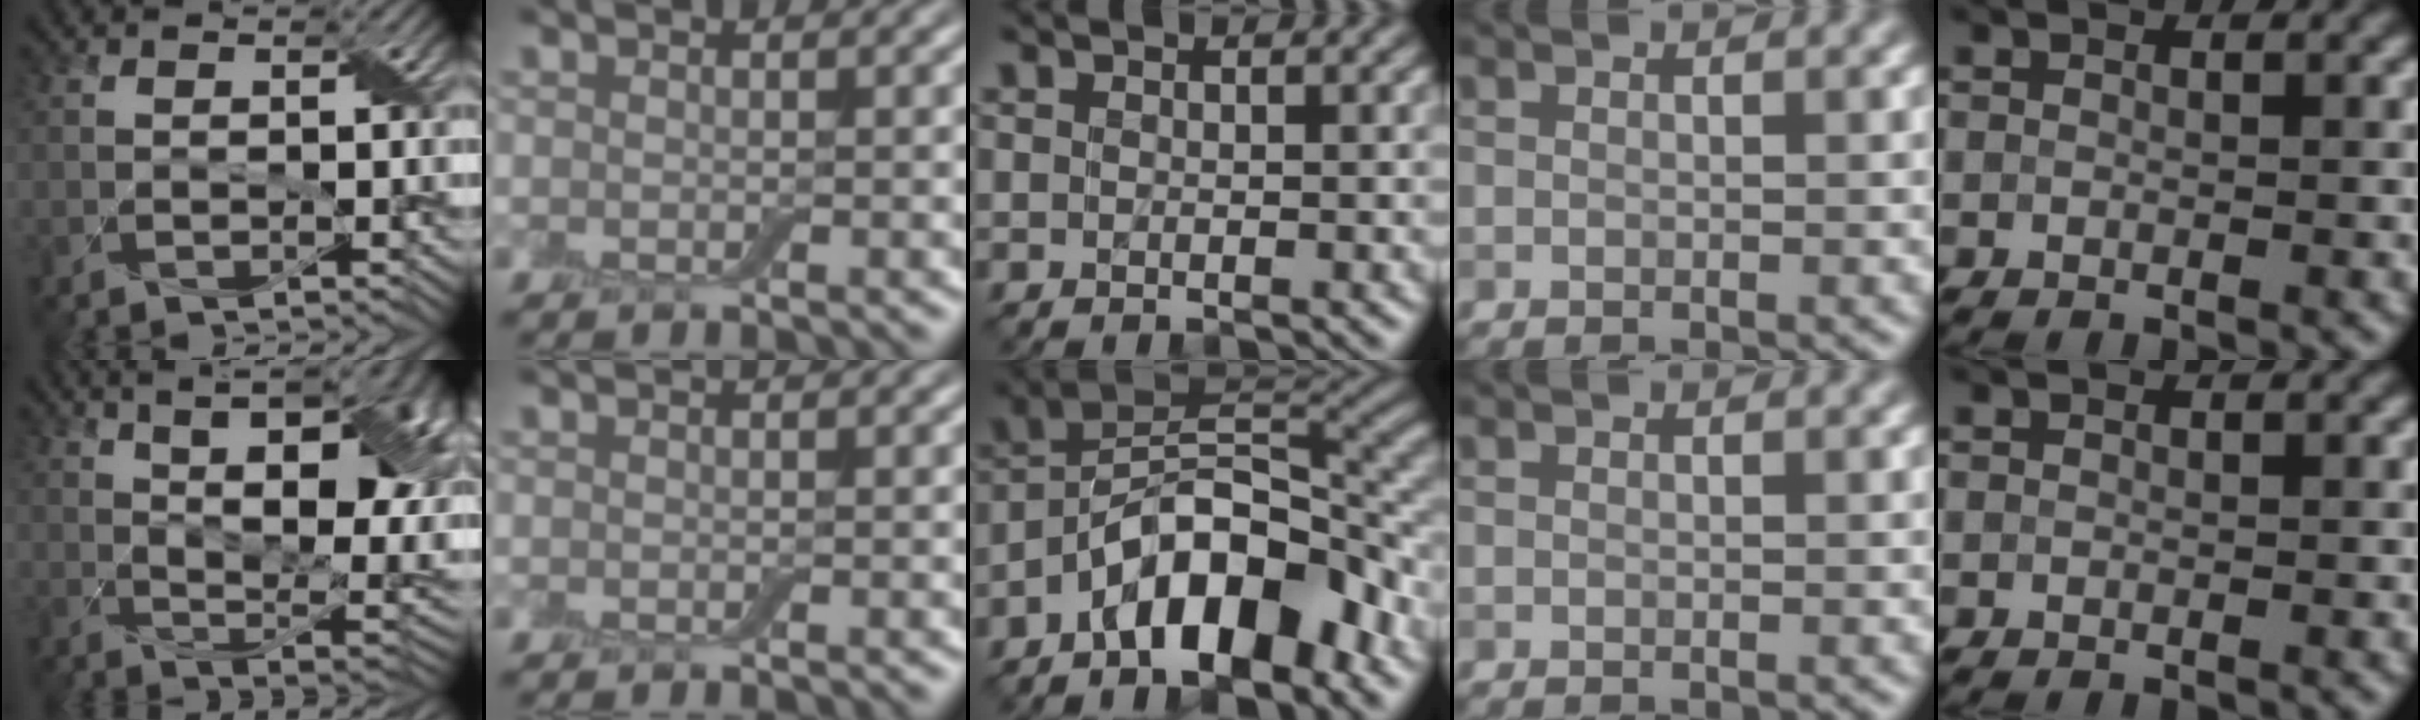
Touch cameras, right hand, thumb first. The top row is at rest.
{"thumb": {"total": 17.0, "force": [5.2, 7.3, 14.4], "torque": [-0.204, 0.030, 0.078]}, "middle": {"total": 9.8, "force": [-5.5, 3.7, 7.2], "torque": [-0.102, 0.020, -0.104]}}